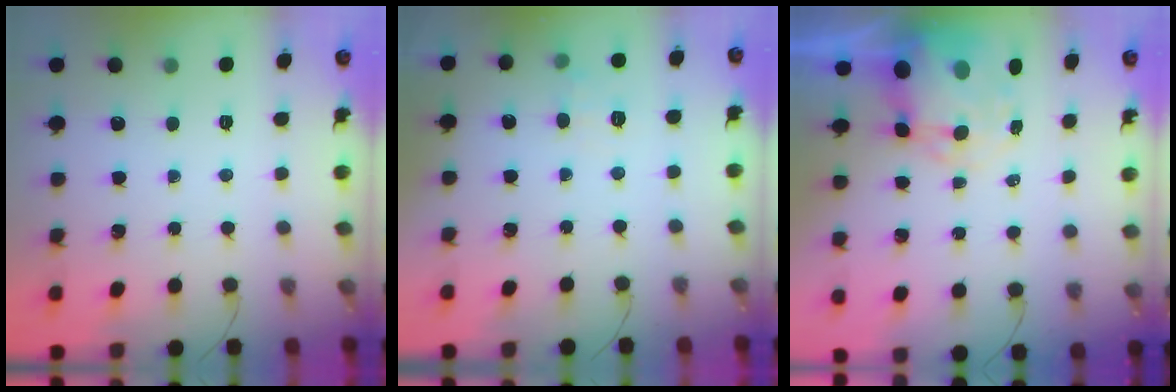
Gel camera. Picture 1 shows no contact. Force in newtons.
{"total": 6.2, "press": 6.0, "slide": 1.8}
{"total": 10.6, "press": 10.3, "slide": 2.6}